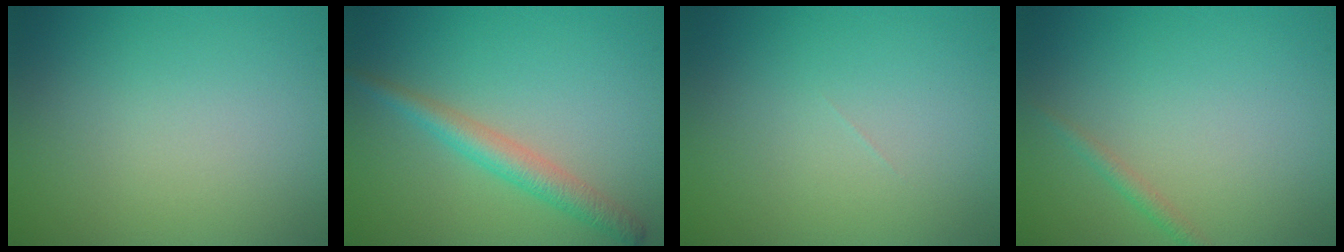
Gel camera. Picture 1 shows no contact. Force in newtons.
{"total": 3.0, "press": 3.0, "slide": 0.0}
{"total": 0.0}
{"total": 1.0, "press": 1.0, "slide": 0.0}